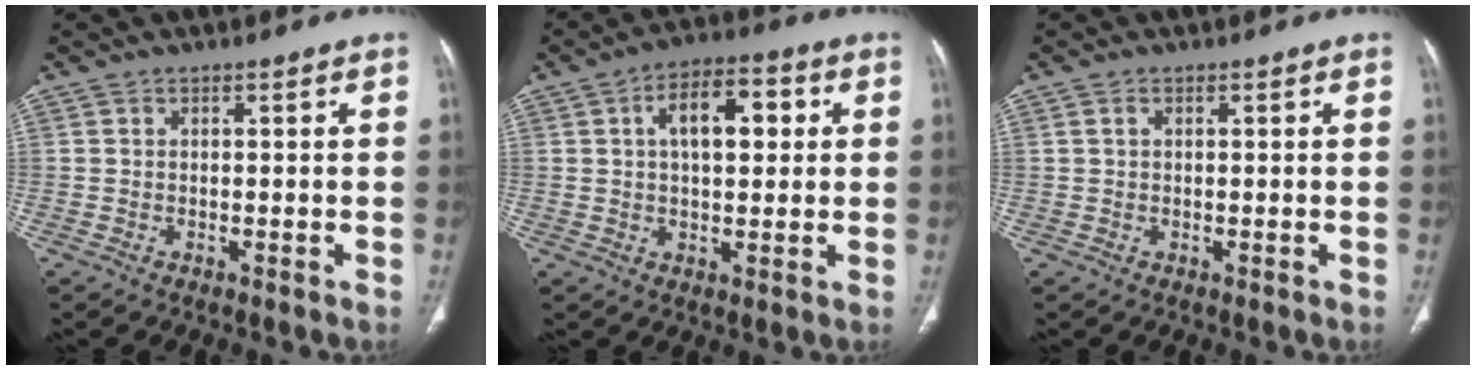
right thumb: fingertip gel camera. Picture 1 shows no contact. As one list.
[{"total": 10.4, "force": [2.4, 5.4, 8.5], "torque": [-0.116, 0.017, 0.034]}, {"total": 0.9, "force": [0.3, 0.6, 0.6], "torque": [-0.013, 0.003, 0.007]}]